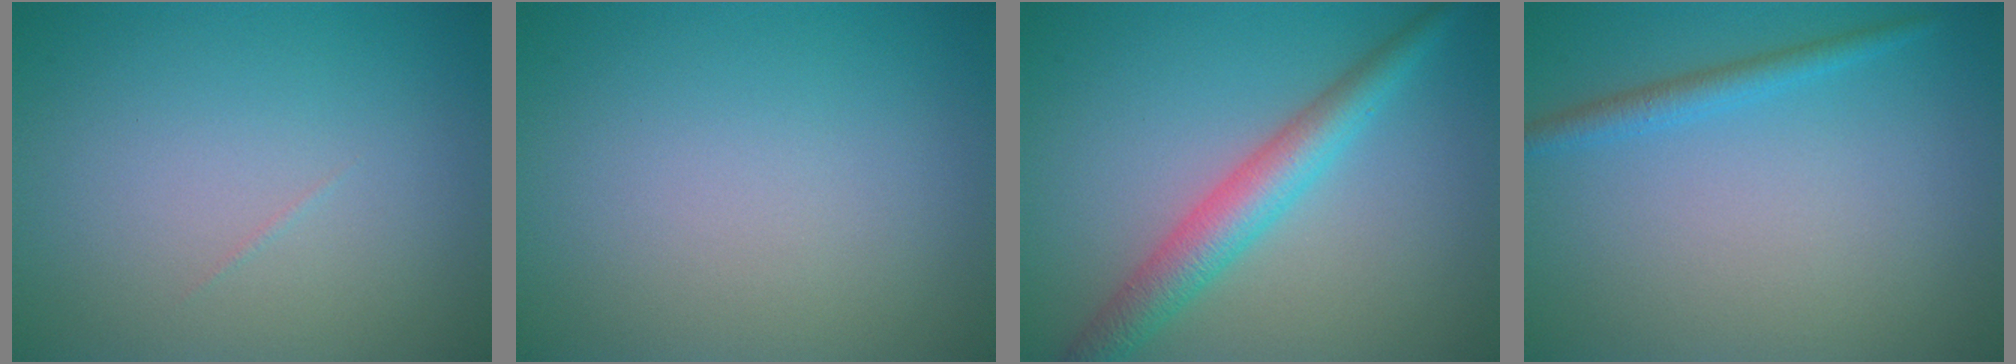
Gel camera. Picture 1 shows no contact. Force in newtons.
{"total": 0.0}
{"total": 4.3, "press": 4.3, "slide": 0.1}
{"total": 1.8, "press": 1.8, "slide": 0.2}